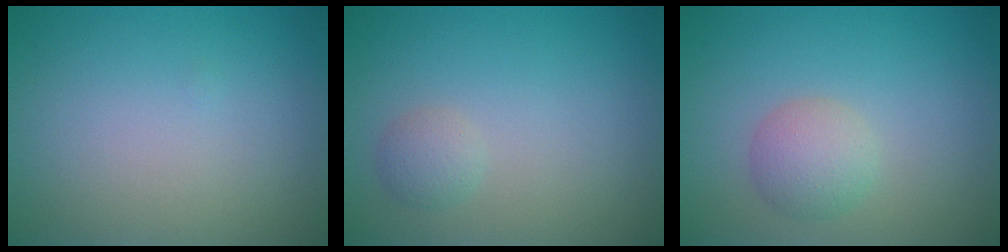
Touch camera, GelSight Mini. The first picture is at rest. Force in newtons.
{"total": 1.3, "press": 1.3, "slide": 0.1}
{"total": 2.7, "press": 2.7, "slide": 0.2}